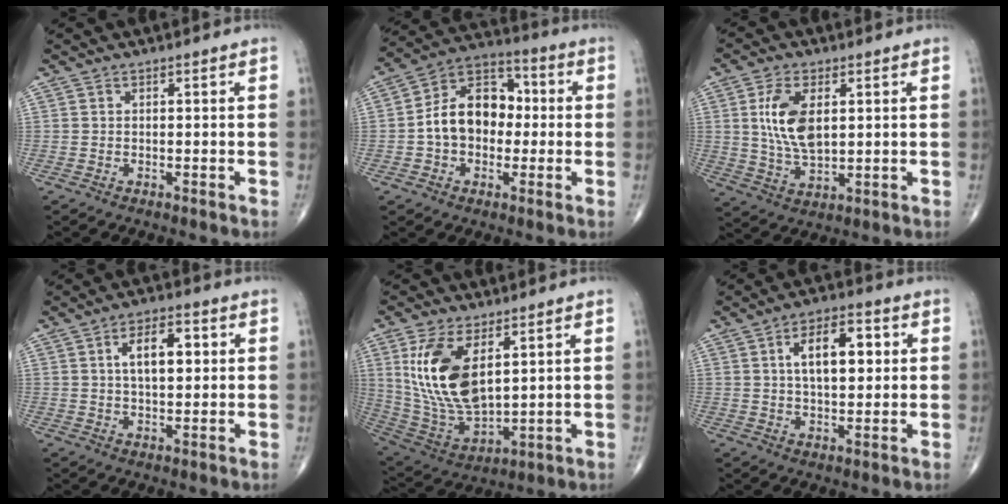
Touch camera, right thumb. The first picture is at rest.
{"total": 13.7, "force": [-0.5, 9.9, 9.4], "torque": [-0.126, 0.039, -0.019]}
{"total": 10.3, "force": [2.1, 5.4, 8.5], "torque": [-0.161, -0.012, 0.045]}
{"total": 8.0, "force": [1.8, 4.0, 6.7], "torque": [-0.091, 0.005, 0.027]}
{"total": 17.0, "force": [5.2, 8.3, 13.9], "torque": [-0.264, -0.025, 0.117]}
{"total": 10.4, "force": [2.3, 5.2, 8.7], "torque": [-0.115, 0.005, 0.034]}